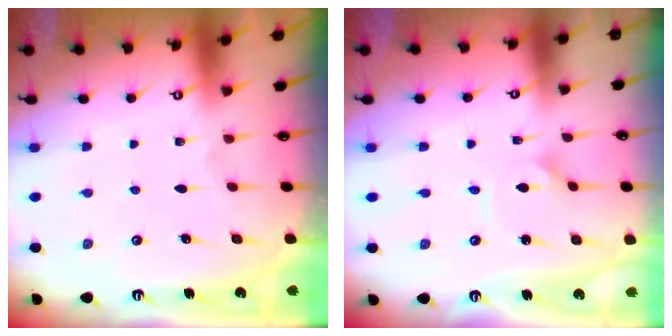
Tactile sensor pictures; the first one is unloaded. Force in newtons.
{"total": 1.6, "press": 1.6, "slide": 0.1}